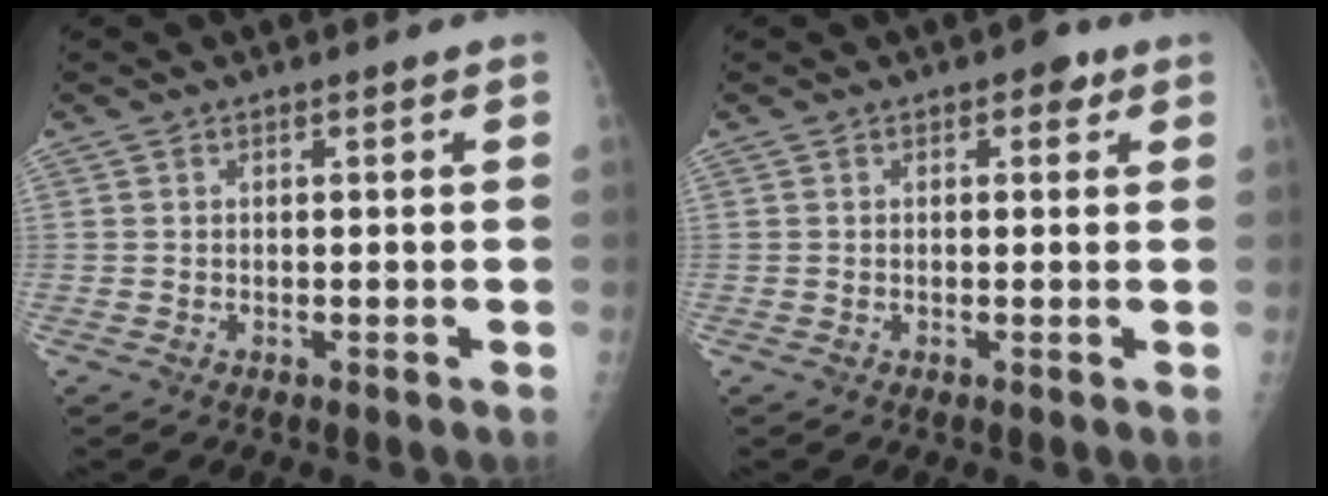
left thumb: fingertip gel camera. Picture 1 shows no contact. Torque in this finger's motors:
{"motor_torque": [1.79, 1.59, 0.18, 0.01, 0.00]}